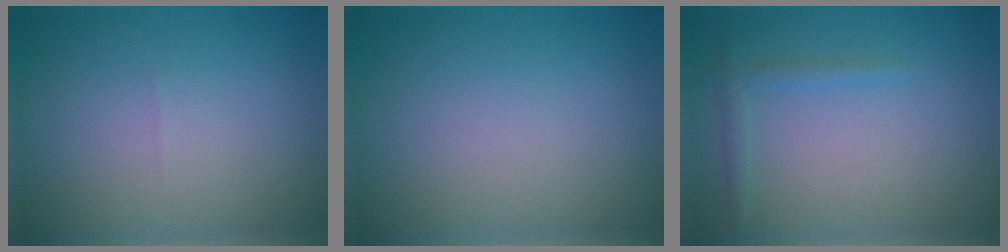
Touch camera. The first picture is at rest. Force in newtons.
{"total": 0.0}
{"total": 1.3, "press": 1.3, "slide": 0.1}